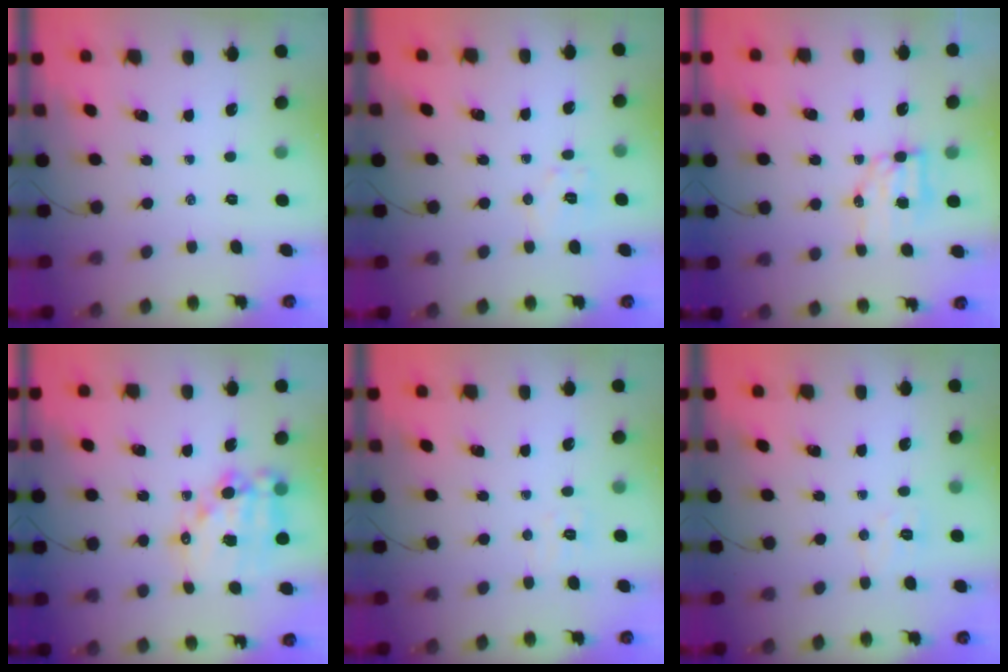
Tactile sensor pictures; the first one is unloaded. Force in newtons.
{"total": 6.1, "press": 6.0, "slide": 0.8}
{"total": 7.3, "press": 7.1, "slide": 1.4}
{"total": 16.7, "press": 16.2, "slide": 3.7}
{"total": 5.3, "press": 5.1, "slide": 1.3}
{"total": 5.0, "press": 4.9, "slide": 1.0}